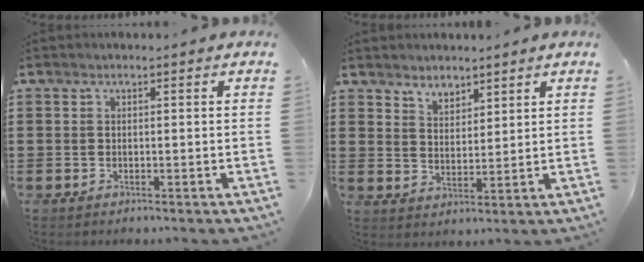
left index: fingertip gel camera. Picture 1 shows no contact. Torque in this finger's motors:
{"motor_torque": [0.30, -0.34, 0.23, 0.03]}